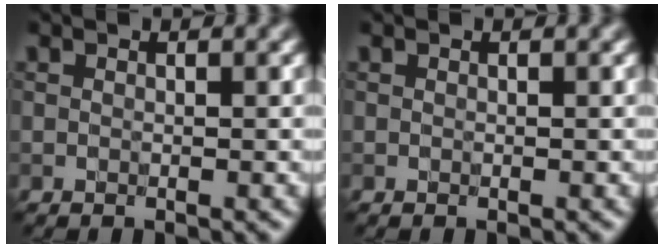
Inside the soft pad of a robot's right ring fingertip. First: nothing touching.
{"total": 0.0}